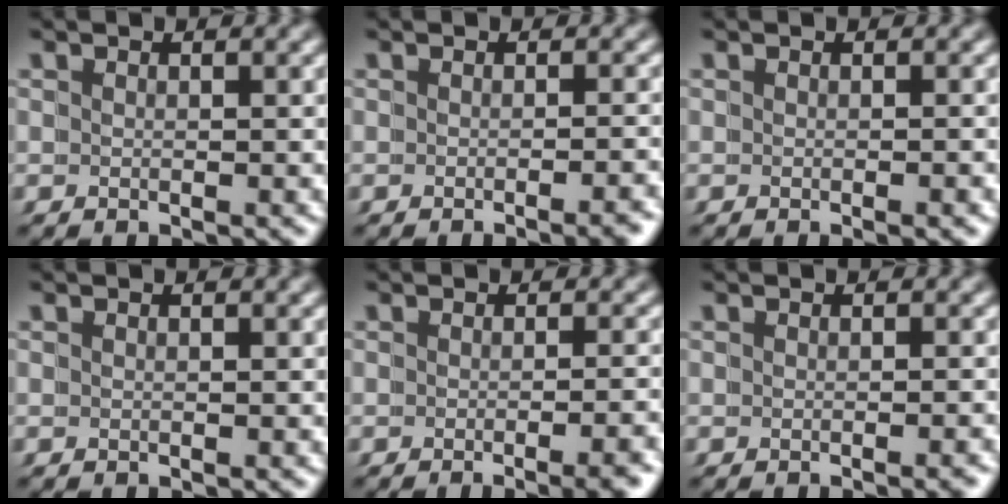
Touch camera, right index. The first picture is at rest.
{"total": 2.1, "force": [-1.8, -0.7, 0.7], "torque": [0.005, 0.003, -0.029]}
{"total": 1.0, "force": [-0.8, -0.5, 0.5], "torque": [0.000, 0.004, -0.013]}
{"total": 0.0}
{"total": 3.0, "force": [-2.4, -0.9, 1.6], "torque": [-0.002, 0.002, -0.037]}
{"total": 1.1, "force": [-0.9, -0.5, 0.4], "torque": [0.004, 0.005, -0.015]}